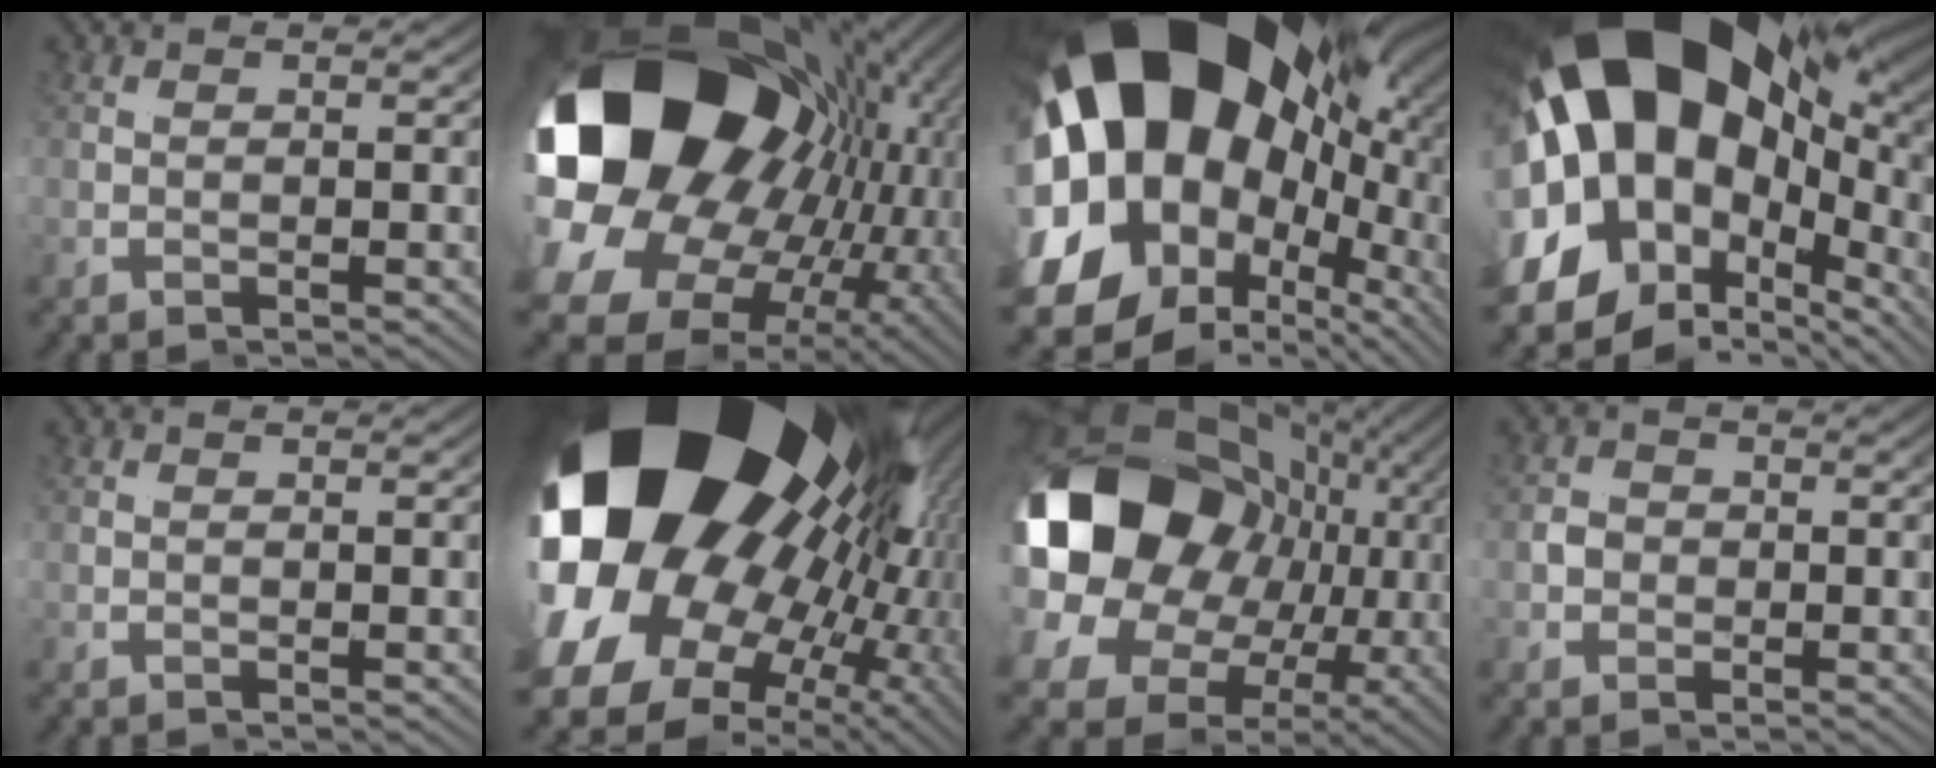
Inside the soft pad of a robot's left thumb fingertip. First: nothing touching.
{"total": 26.3, "force": [0.2, 15.2, 21.4], "torque": [-0.333, -0.030, 0.010]}
{"total": 25.6, "force": [2.2, 15.5, 20.2], "torque": [-0.349, -0.006, 0.035]}
{"total": 19.9, "force": [2.9, 11.0, 16.4], "torque": [-0.282, 0.016, 0.036]}
{"total": 0.0}
{"total": 35.7, "force": [2.5, 21.2, 28.7], "torque": [-0.463, -0.014, 0.035]}
{"total": 18.6, "force": [1.0, 11.4, 14.6], "torque": [-0.225, -0.011, 0.022]}
{"total": 2.1, "force": [-0.2, 2.1, 0.3], "torque": [-0.008, -0.010, -0.001]}